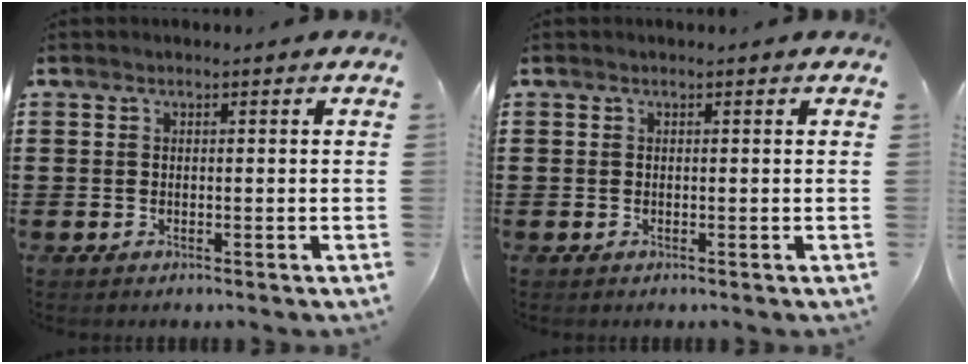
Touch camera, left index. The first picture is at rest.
{"total": 0.0}